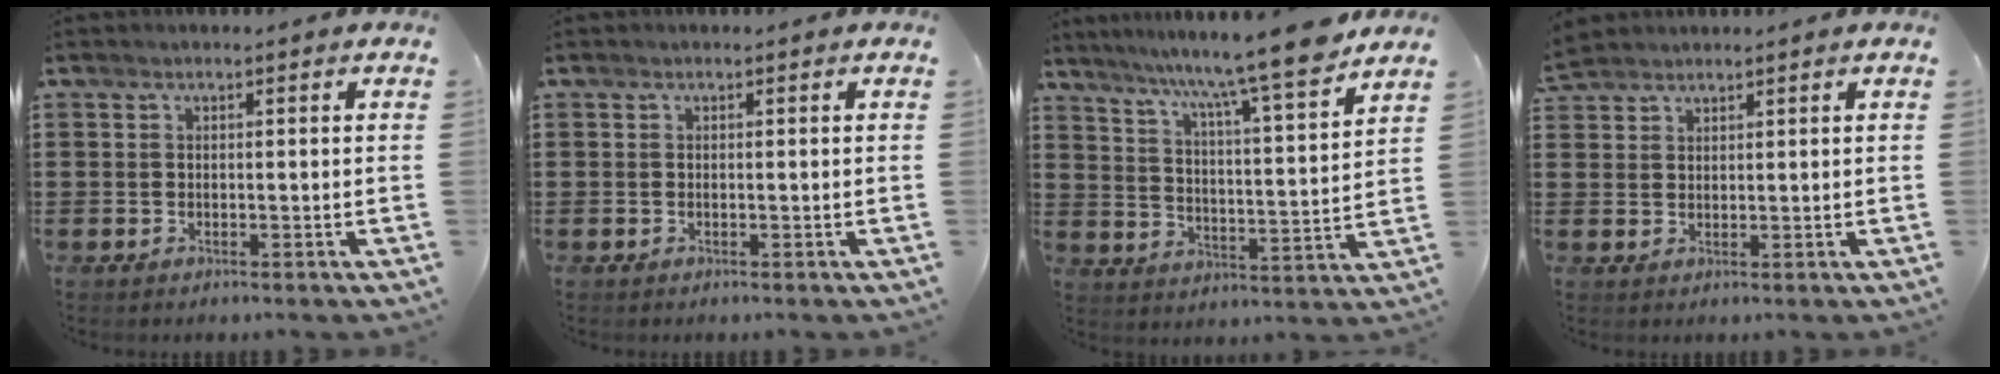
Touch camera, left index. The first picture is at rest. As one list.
[{"total": 0.0}, {"total": 9.9, "force": [8.7, -0.9, 4.8], "torque": [-0.109, -0.061, 0.138]}, {"total": 2.5, "force": [2.4, 0.7, 0.1], "torque": [-0.009, 0.001, 0.049]}]